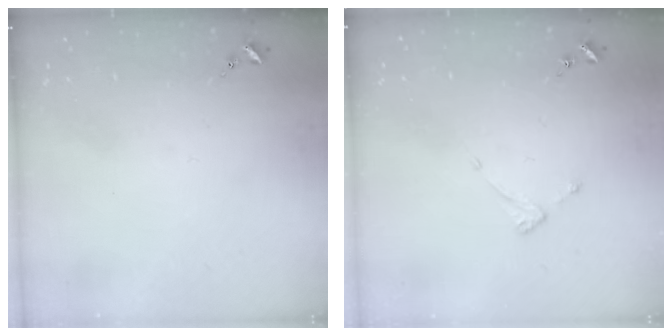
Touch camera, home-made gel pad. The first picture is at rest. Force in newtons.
{"total": 3.6, "press": 3.6, "slide": 0.2}